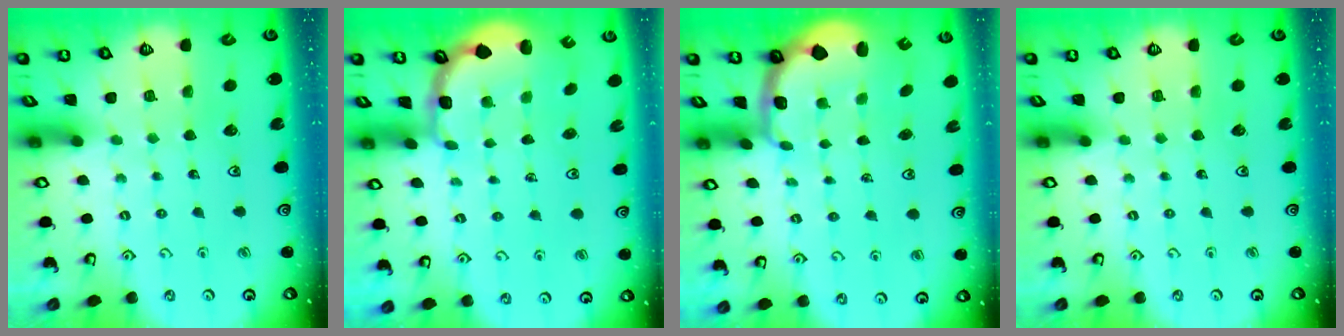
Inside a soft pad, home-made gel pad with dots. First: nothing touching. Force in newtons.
{"total": 2.4, "press": 1.8, "slide": 1.7}
{"total": 2.4, "press": 1.1, "slide": 2.1}
{"total": 0.0}